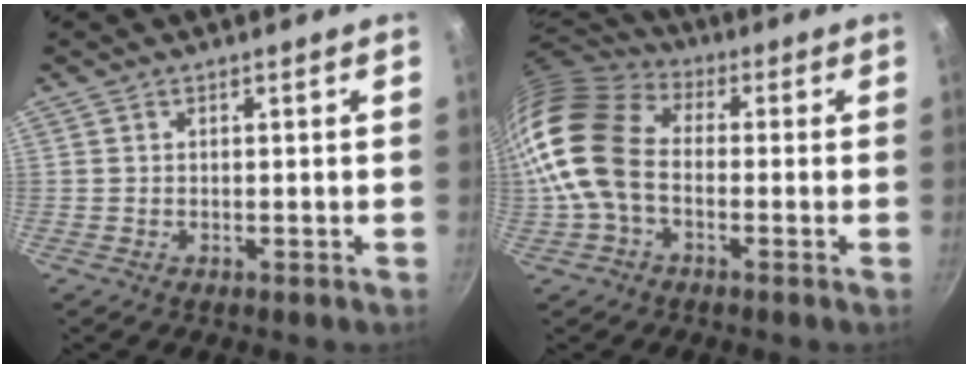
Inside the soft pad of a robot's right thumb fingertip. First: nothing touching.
{"total": 15.1, "force": [-2.2, 10.3, 10.9], "torque": [-0.196, 0.034, -0.062]}